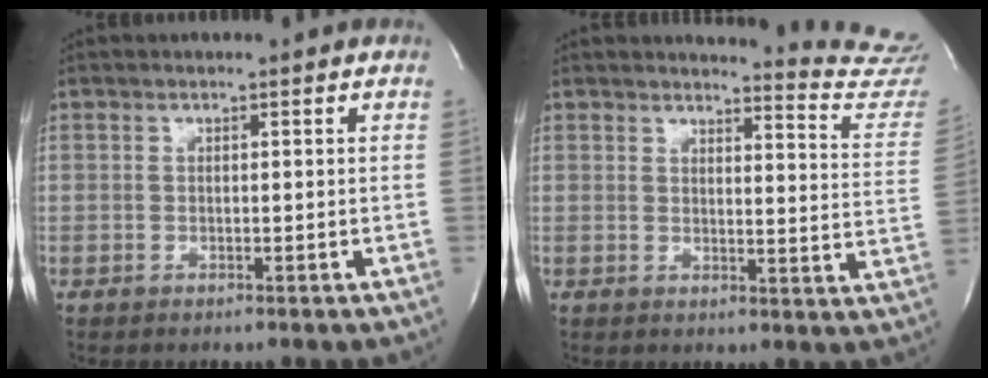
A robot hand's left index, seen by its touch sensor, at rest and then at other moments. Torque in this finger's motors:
{"motor_torque": [0.92, -1.22, 0.23, -0.01]}